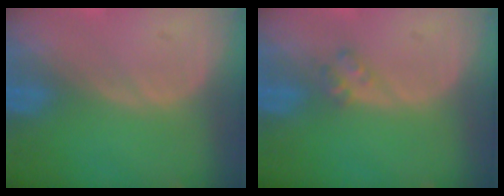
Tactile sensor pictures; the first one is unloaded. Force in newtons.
{"total": 2.0, "press": 2.0, "slide": 0.2}